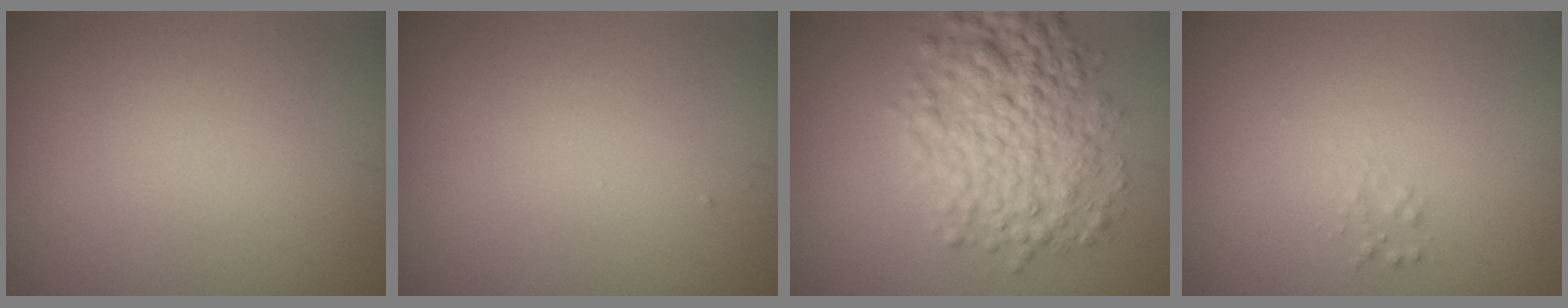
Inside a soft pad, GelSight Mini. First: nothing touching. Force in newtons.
{"total": 0.0}
{"total": 6.2, "press": 6.2, "slide": 0.1}
{"total": 0.7, "press": 0.7, "slide": 0.0}